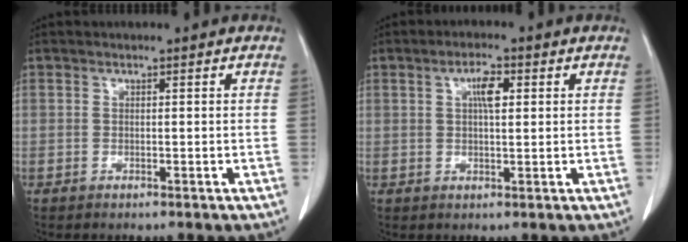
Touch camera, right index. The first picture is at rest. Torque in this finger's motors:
{"motor_torque": [0.14, 0.05, 0.09, 0.04]}